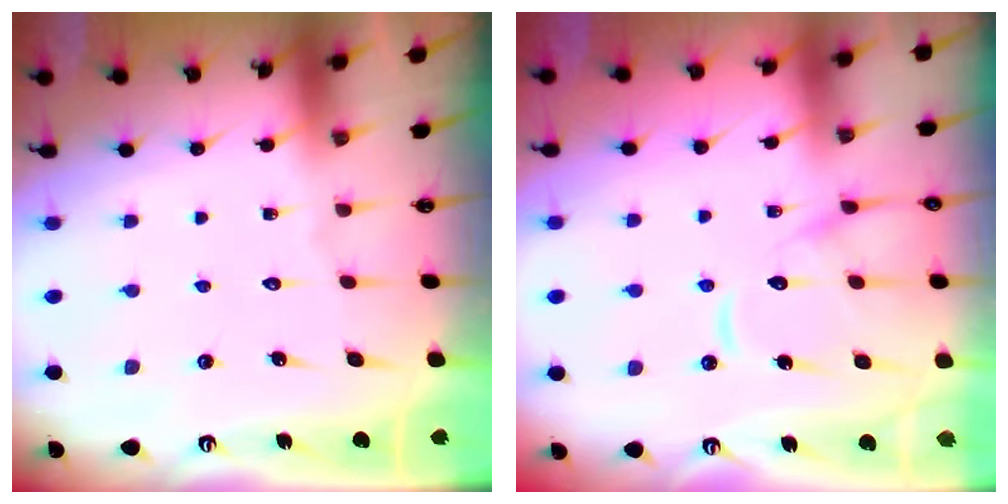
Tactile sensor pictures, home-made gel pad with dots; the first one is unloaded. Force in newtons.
{"total": 12.4, "press": 12.3, "slide": 1.2}